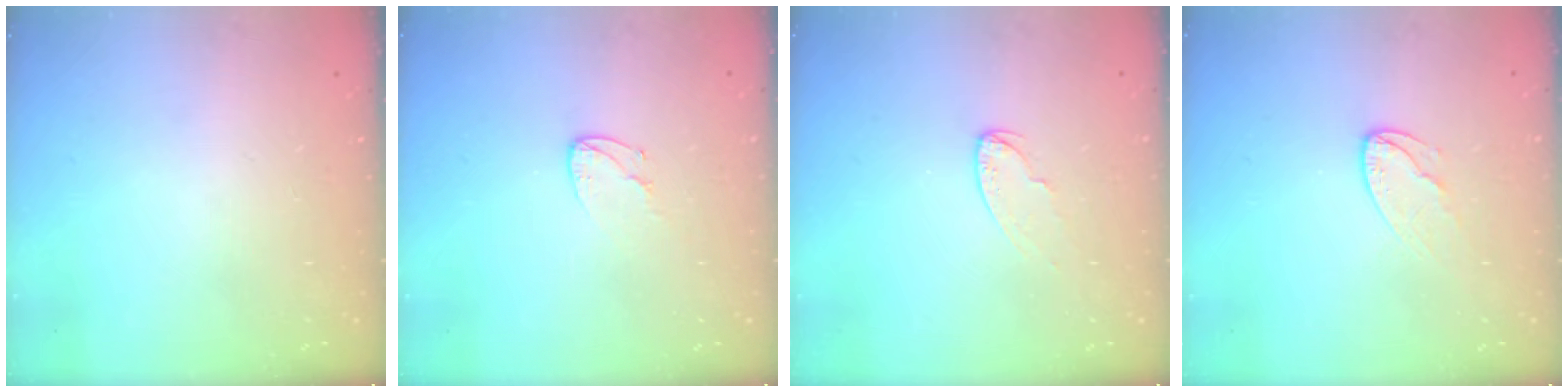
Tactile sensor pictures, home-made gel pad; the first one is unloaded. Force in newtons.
{"total": 3.7, "press": 3.6, "slide": 0.3}
{"total": 4.8, "press": 4.8, "slide": 0.5}
{"total": 7.1, "press": 7.1, "slide": 0.5}